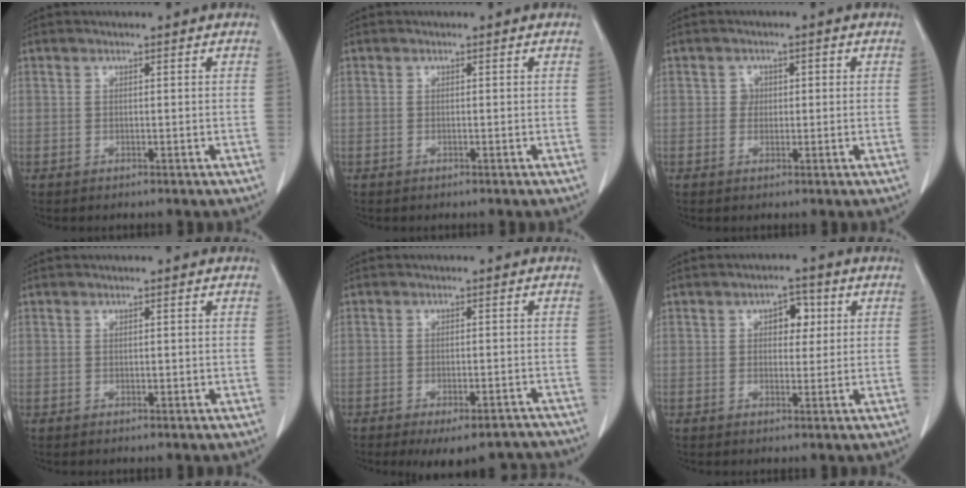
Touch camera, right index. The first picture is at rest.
{"total": 0.0}
{"total": 1.8, "force": [0.2, 1.7, 0.6], "torque": [-0.003, 0.006, 0.004]}
{"total": 0.7, "force": [0.1, 0.5, 0.4], "torque": [-0.004, 0.001, 0.005]}
{"total": 10.4, "force": [-8.8, 3.4, 4.4], "torque": [-0.046, 0.010, -0.108]}
{"total": 3.9, "force": [1.1, 2.3, 2.9], "torque": [-0.037, 0.010, 0.015]}